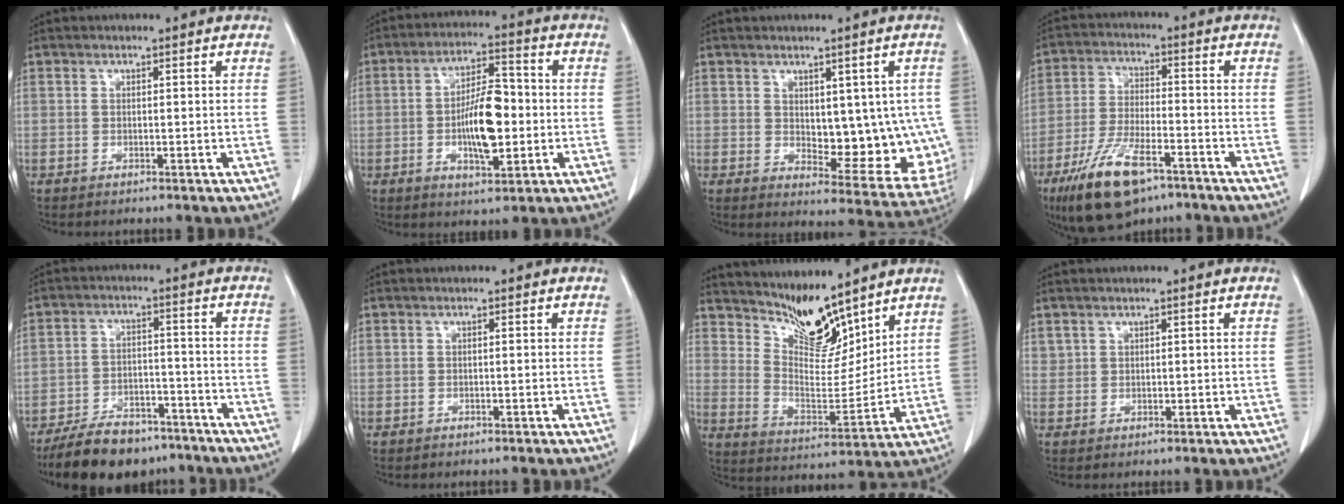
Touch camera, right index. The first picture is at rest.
{"total": 10.3, "force": [-1.4, 3.5, 9.6], "torque": [-0.175, 0.009, -0.020]}
{"total": 12.3, "force": [0.5, 6.2, 10.6], "torque": [-0.118, -0.001, 0.027]}
{"total": 12.9, "force": [-8.1, 4.2, 9.1], "torque": [-0.185, -0.014, -0.139]}
{"total": 13.1, "force": [-10.8, 5.3, 5.3], "torque": [-0.079, 0.004, -0.168]}
{"total": 0.0}
{"total": 10.4, "force": [9.2, 2.5, 4.1], "torque": [-0.079, -0.007, 0.178]}
{"total": 1.5, "force": [1.0, 1.1, 0.3], "torque": [0.003, 0.004, 0.020]}